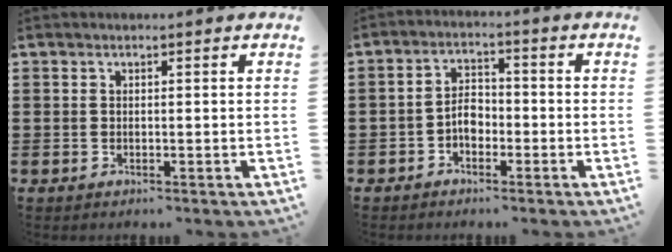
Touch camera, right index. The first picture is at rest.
{"total": 3.6, "force": [-1.5, 2.2, 2.4], "torque": [-0.055, 0.004, -0.032]}